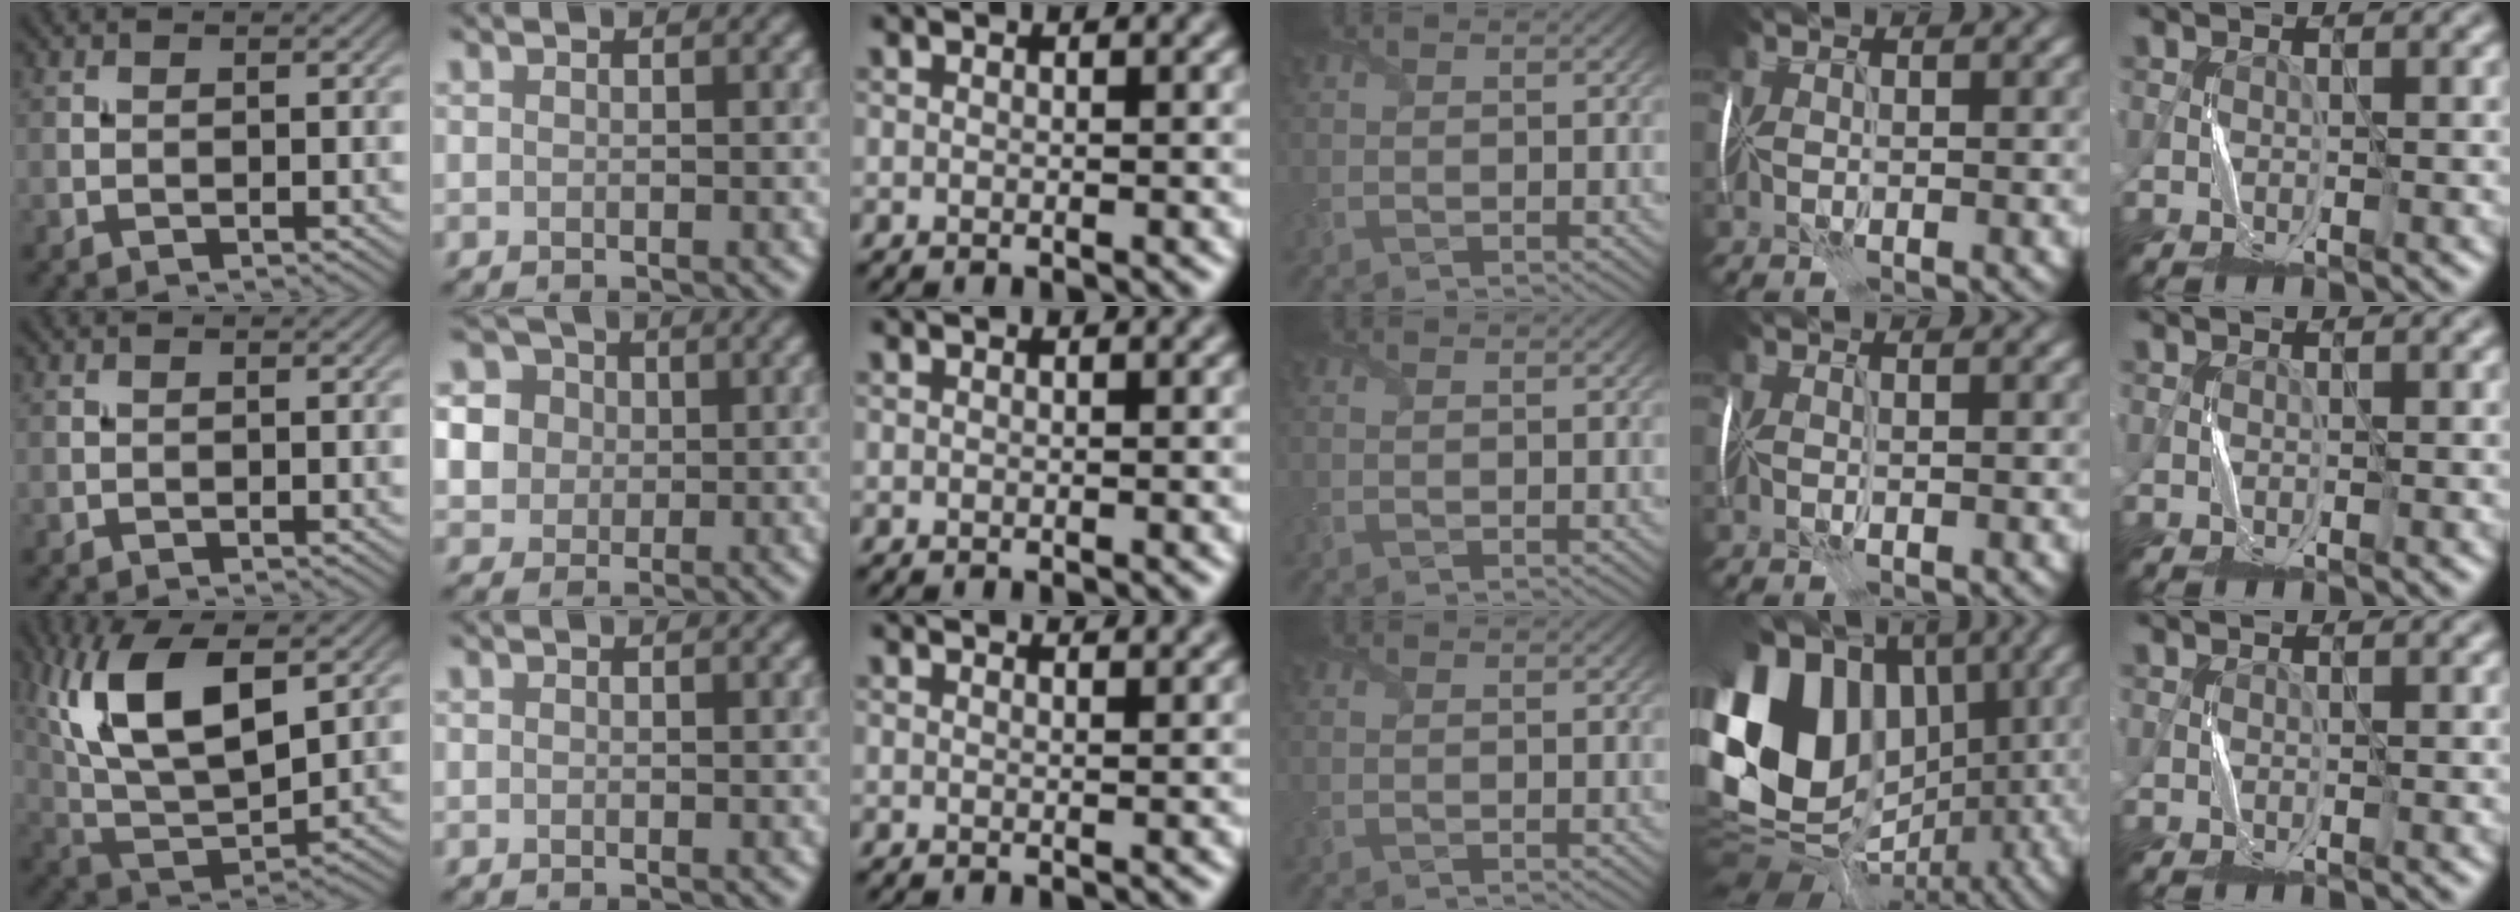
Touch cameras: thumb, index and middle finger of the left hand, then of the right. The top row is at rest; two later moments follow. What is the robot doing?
{"motion": "fold", "object": "handkerchief"}